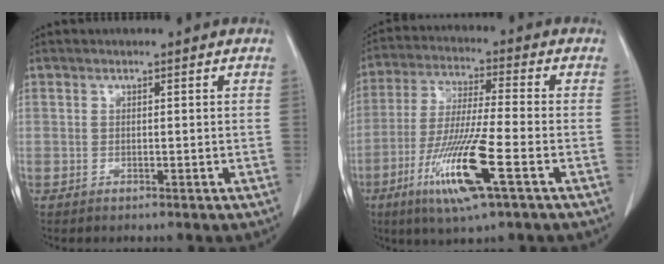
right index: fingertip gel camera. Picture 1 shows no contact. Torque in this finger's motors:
{"motor_torque": [1.74, -0.40, 0.93, 0.14]}